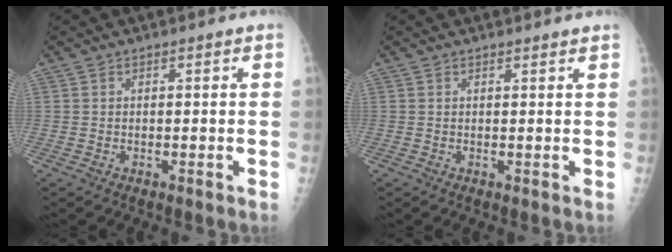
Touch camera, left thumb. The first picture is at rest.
{"total": 1.2, "force": [1.1, 0.0, 0.2], "torque": [-0.004, -0.004, 0.014]}